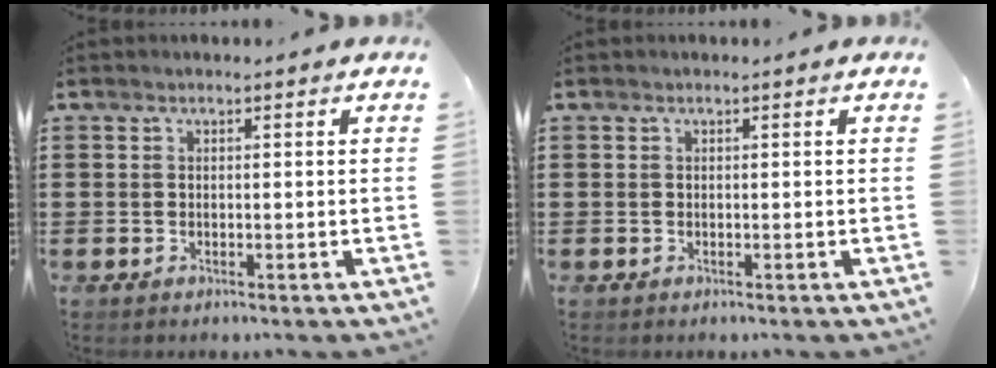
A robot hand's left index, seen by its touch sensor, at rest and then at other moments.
{"total": 0.0}